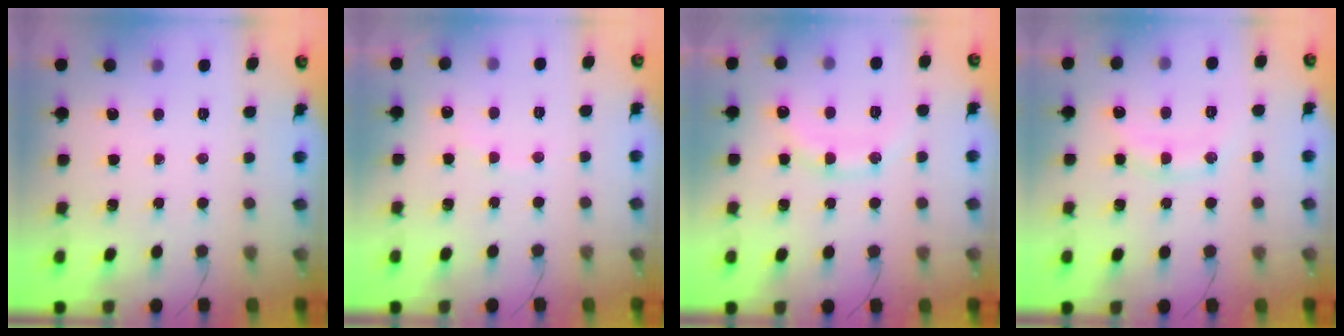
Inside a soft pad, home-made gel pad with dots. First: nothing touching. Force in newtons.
{"total": 5.7, "press": 5.7, "slide": 1.0}
{"total": 13.5, "press": 13.5, "slide": 0.9}
{"total": 11.5, "press": 11.5, "slide": 0.5}